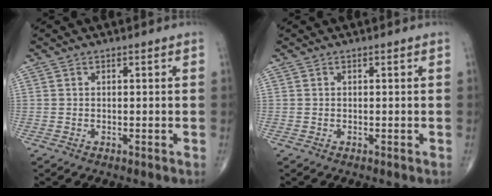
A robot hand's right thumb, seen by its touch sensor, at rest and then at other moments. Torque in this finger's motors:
{"motor_torque": [0.00, 0.00, 0.07, 0.07, 0.00]}